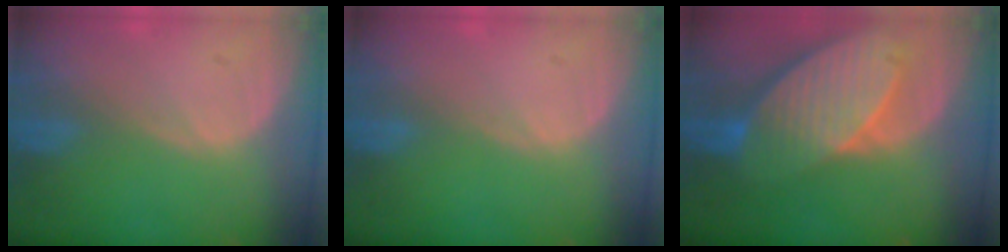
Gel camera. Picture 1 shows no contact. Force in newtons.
{"total": 0.0}
{"total": 10.5, "press": 9.2, "slide": 5.1}